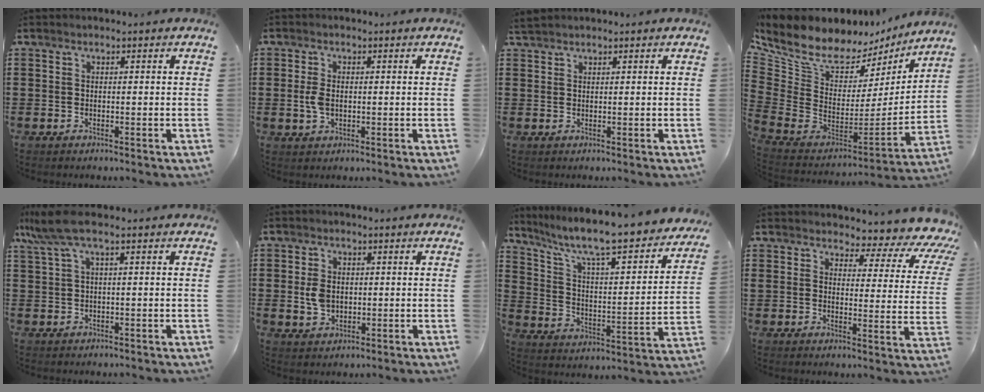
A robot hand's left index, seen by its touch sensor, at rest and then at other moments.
{"total": 3.2, "force": [-0.1, 2.0, 2.6], "torque": [-0.066, 0.000, -0.007]}
{"total": 1.1, "force": [1.1, 0.3, 0.2], "torque": [-0.008, 0.001, 0.021]}
{"total": 7.4, "force": [5.6, 3.8, 2.9], "torque": [-0.100, -0.054, 0.098]}
{"total": 5.1, "force": [2.2, 0.6, 4.5], "torque": [-0.113, -0.007, 0.034]}
{"total": 4.1, "force": [0.1, 3.1, 2.7], "torque": [-0.073, 0.006, -0.004]}
{"total": 8.4, "force": [7.0, 0.7, 4.5], "torque": [-0.111, -0.063, 0.111]}
{"total": 4.4, "force": [3.6, 1.6, 2.0], "torque": [-0.051, -0.023, 0.055]}